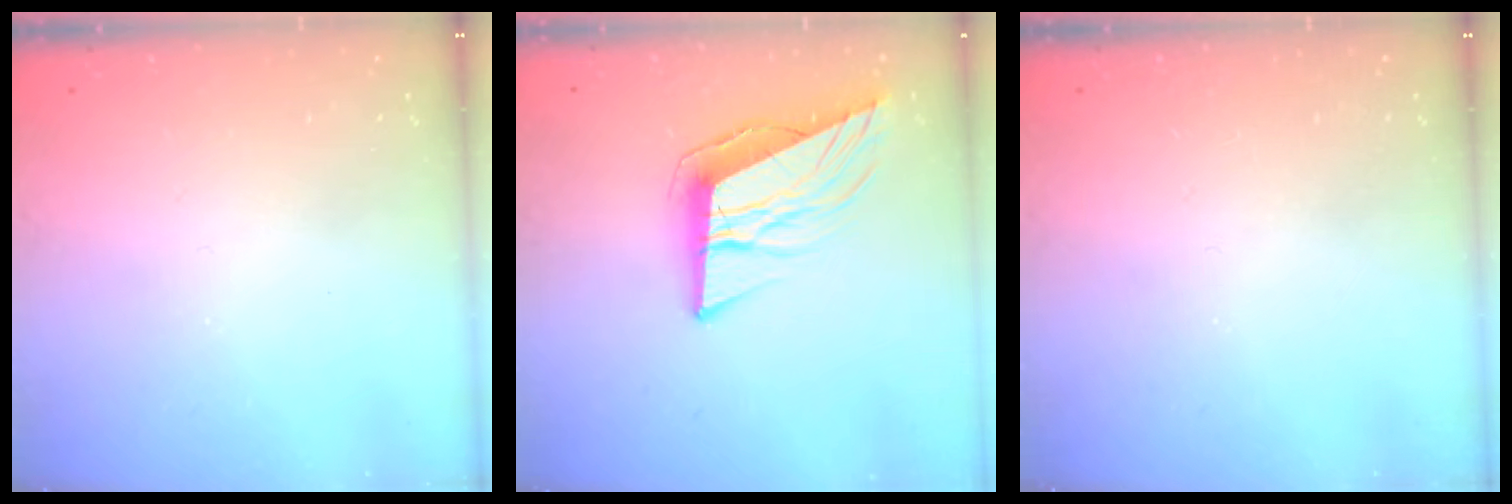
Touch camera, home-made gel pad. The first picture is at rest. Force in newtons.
{"total": 12.1, "press": 11.5, "slide": 3.6}
{"total": 0.0}